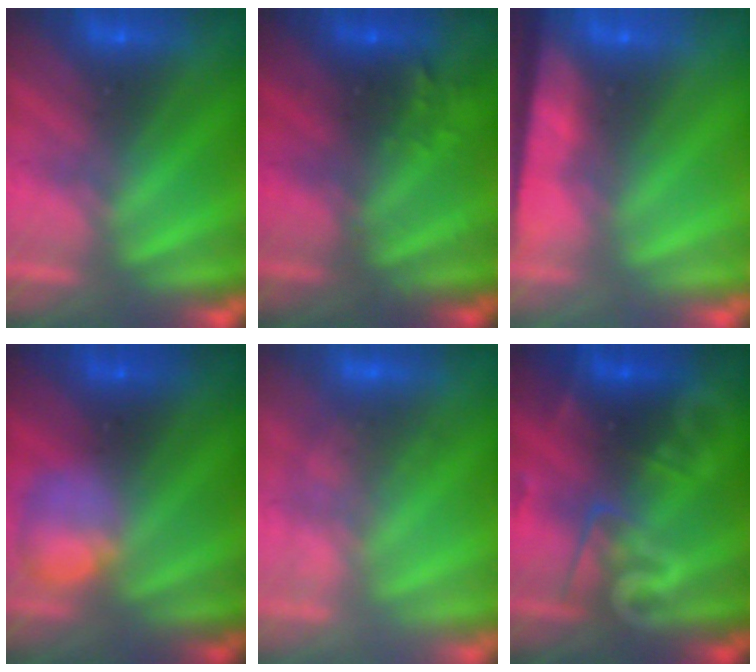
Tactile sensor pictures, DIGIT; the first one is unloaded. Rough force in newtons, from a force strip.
{"total": 2.8}
{"total": 11.0}
{"total": 2.3}
{"total": 2.7}
{"total": 2.8}